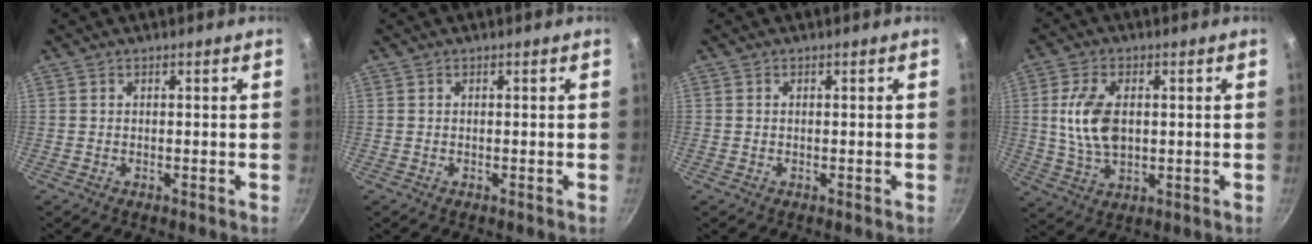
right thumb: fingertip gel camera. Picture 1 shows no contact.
{"total": 0.0}
{"total": 0.0}
{"total": 9.9, "force": [1.1, 5.8, 7.9], "torque": [-0.146, -0.004, 0.023]}